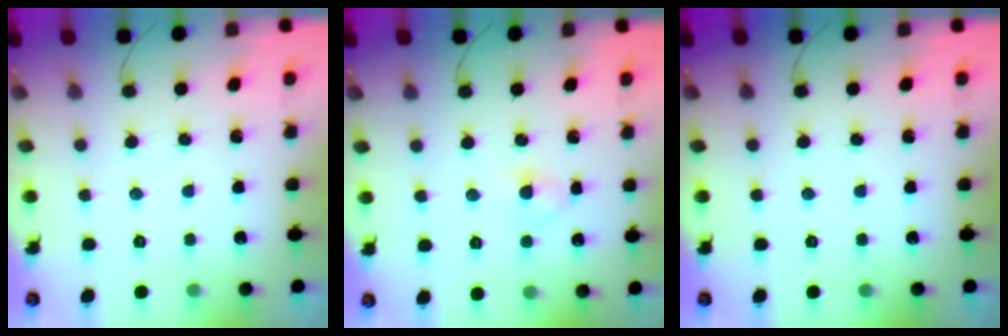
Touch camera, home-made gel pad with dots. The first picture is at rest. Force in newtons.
{"total": 3.9, "press": 3.6, "slide": 1.4}
{"total": 0.0}